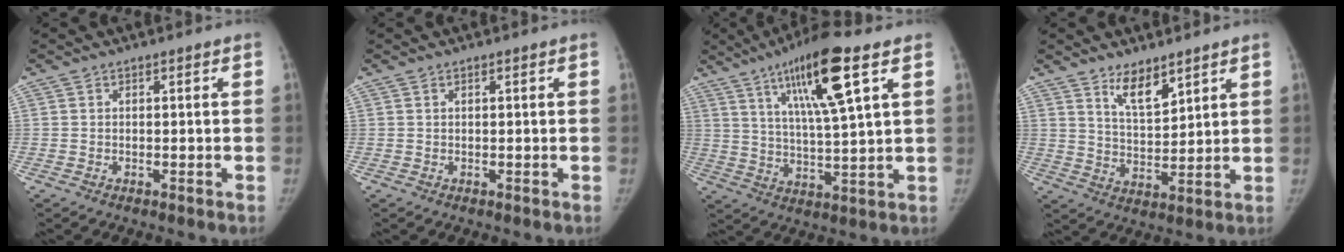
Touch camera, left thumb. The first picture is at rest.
{"total": 0.0}
{"total": 15.6, "force": [7.6, 2.2, 13.4], "torque": [-0.238, -0.024, 0.133]}
{"total": 7.1, "force": [5.0, 2.8, 4.2], "torque": [-0.054, -0.044, 0.092]}